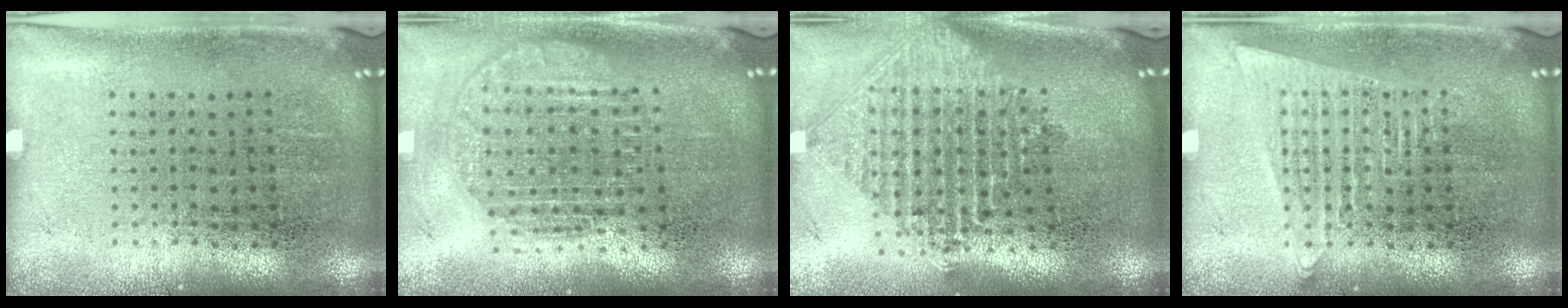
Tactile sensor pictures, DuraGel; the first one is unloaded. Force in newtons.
{"total": 1.8, "press": 1.5, "slide": 0.9}
{"total": 2.4, "press": 1.9, "slide": 1.5}
{"total": 1.8, "press": 1.8, "slide": 0.3}